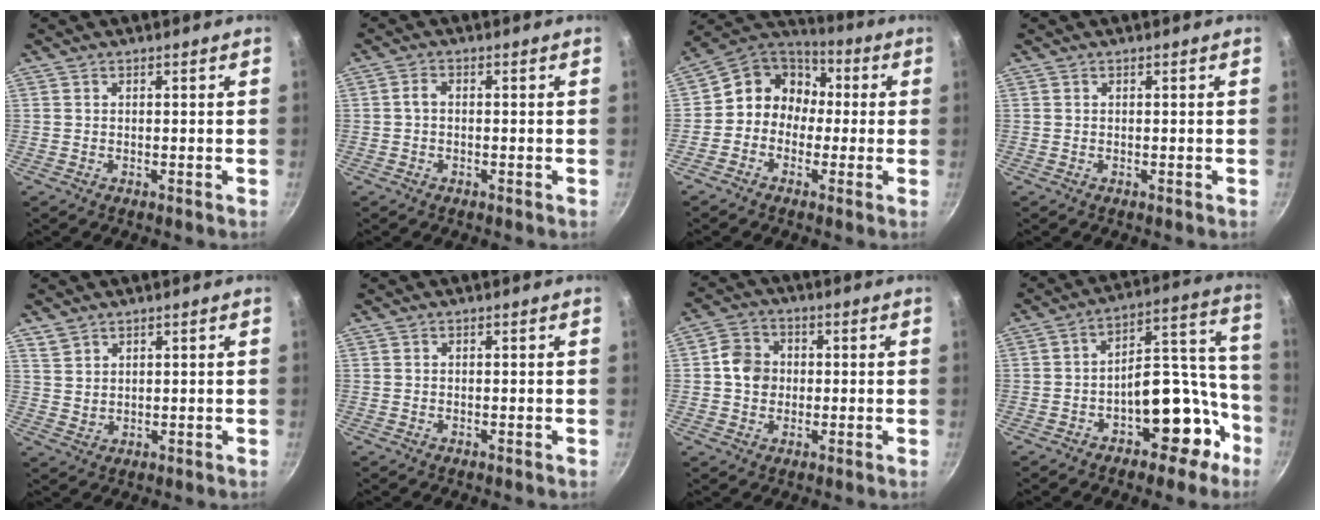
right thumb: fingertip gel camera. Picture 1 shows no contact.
{"total": 1.6, "force": [-0.1, 1.0, 1.2], "torque": [-0.023, 0.011, -0.003]}
{"total": 10.9, "force": [-0.3, 9.8, 4.9], "torque": [-0.036, 0.036, -0.030]}
{"total": 0.0}
{"total": 3.2, "force": [2.4, 1.8, 0.9], "torque": [-0.008, -0.004, 0.053]}
{"total": 0.0}
{"total": 6.3, "force": [0.2, 5.6, 3.0], "torque": [-0.030, 0.010, -0.010]}
{"total": 15.4, "force": [-7.1, 8.9, 10.3], "torque": [-0.062, 0.109, -0.093]}